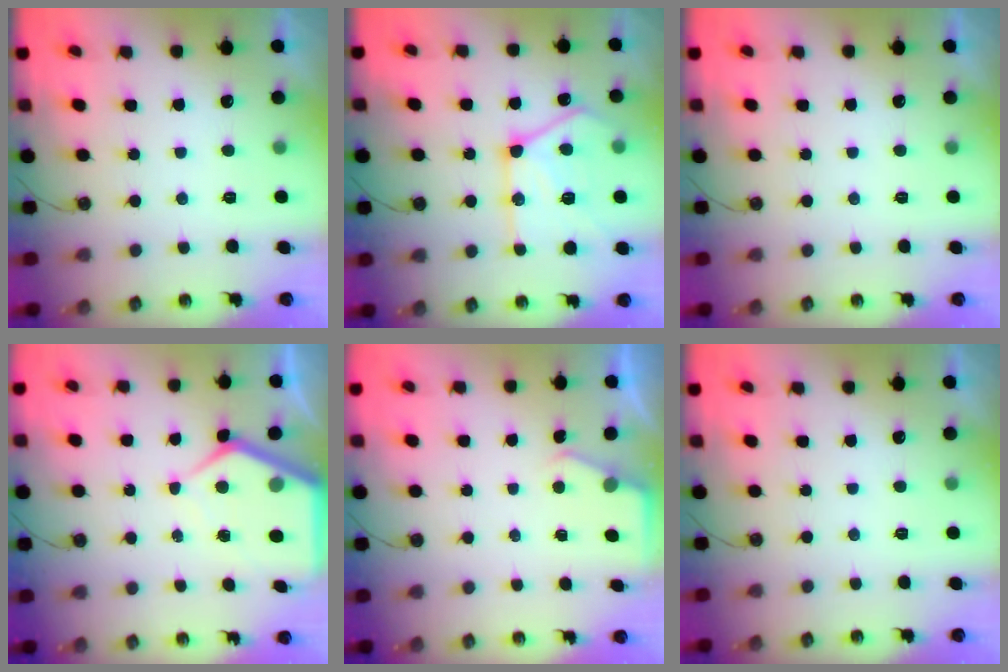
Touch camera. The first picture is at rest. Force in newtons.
{"total": 19.6, "press": 19.5, "slide": 2.0}
{"total": 0.0}
{"total": 7.6, "press": 7.6, "slide": 0.6}
{"total": 2.8, "press": 2.8, "slide": 0.4}
{"total": 0.0}